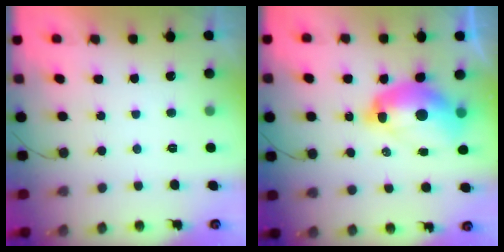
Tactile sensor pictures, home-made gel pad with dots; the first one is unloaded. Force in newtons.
{"total": 13.5, "press": 13.4, "slide": 1.4}